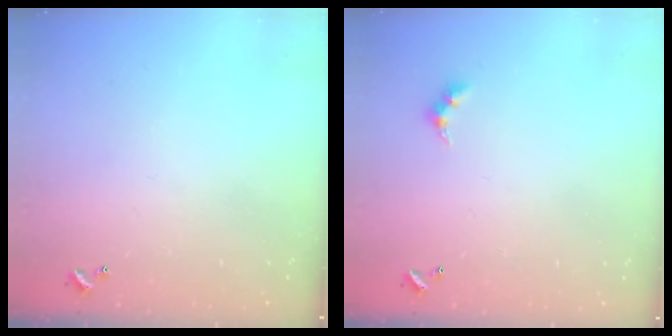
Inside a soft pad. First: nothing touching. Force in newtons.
{"total": 3.0, "press": 2.9, "slide": 0.5}